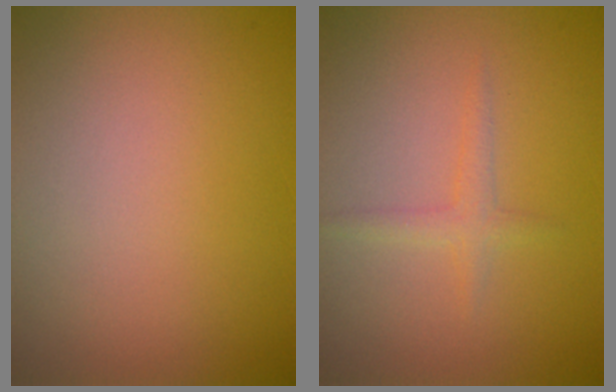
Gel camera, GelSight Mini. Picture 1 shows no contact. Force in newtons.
{"total": 1.3, "press": 1.3, "slide": 0.1}